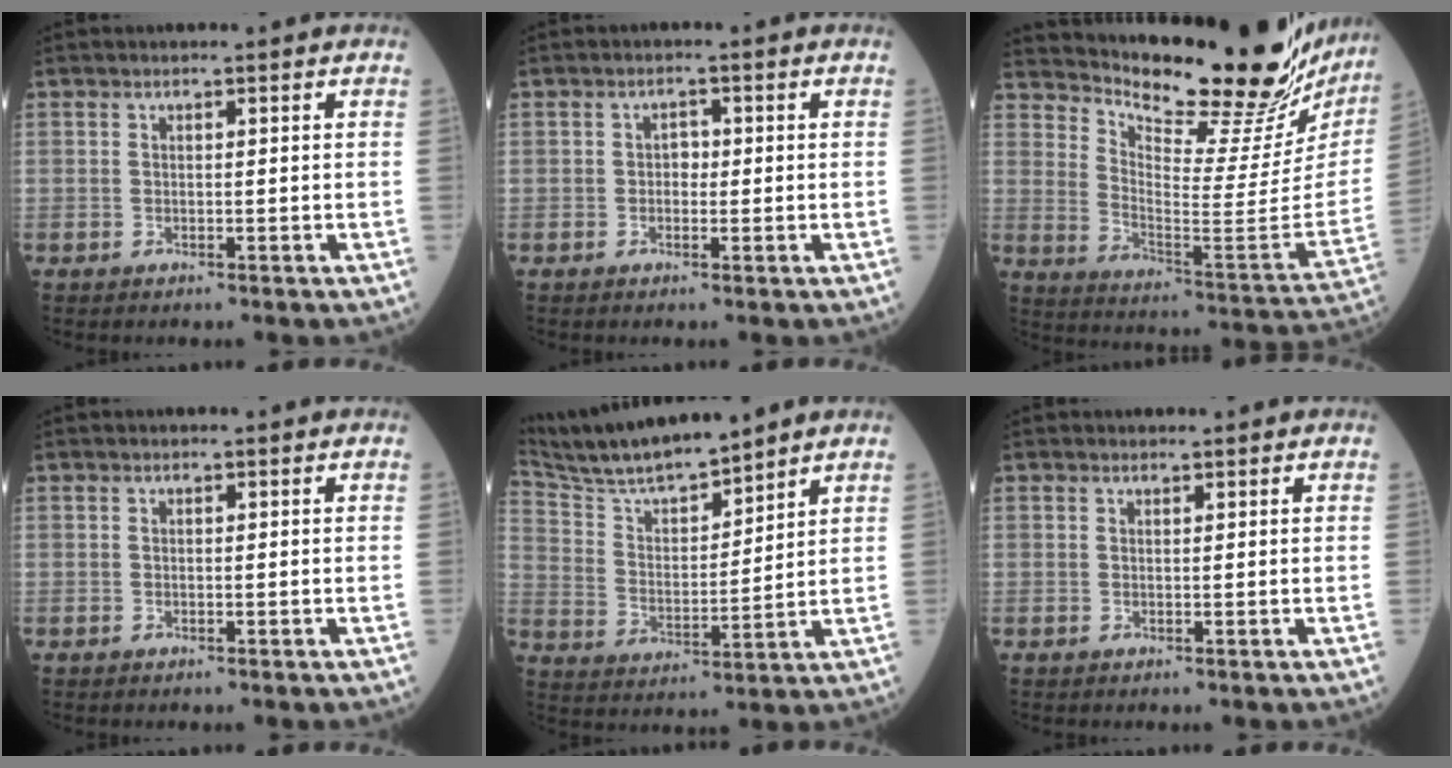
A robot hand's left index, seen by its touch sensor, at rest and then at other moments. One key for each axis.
{"total": 1.8, "fx": 0.0, "fy": 1.3, "fz": 1.2, "tx": -0.014, "ty": 0.005, "tz": -0.005}
{"total": 26.1, "fx": 23.7, "fy": 4.0, "fz": 10.3, "tx": -0.167, "ty": -0.101, "tz": 0.314}
{"total": 0.0}
{"total": 12.6, "fx": 11.7, "fy": 0.8, "fz": 4.6, "tx": -0.096, "ty": 0.013, "tz": 0.222}
{"total": 0.5, "fx": 0.5, "fy": 0.2, "fz": 0.0, "tx": -0.008, "ty": -0.004, "tz": 0.005}